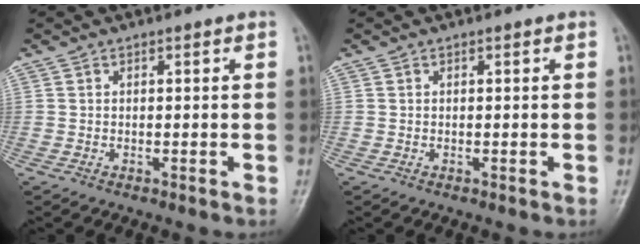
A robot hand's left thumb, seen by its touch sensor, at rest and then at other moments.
{"total": 0.0}